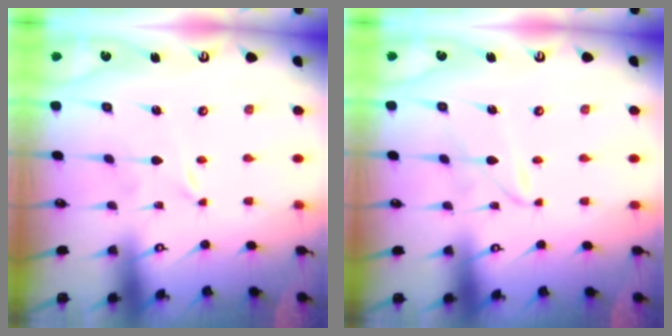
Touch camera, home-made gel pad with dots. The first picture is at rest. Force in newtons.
{"total": 1.9, "press": 1.9, "slide": 0.2}